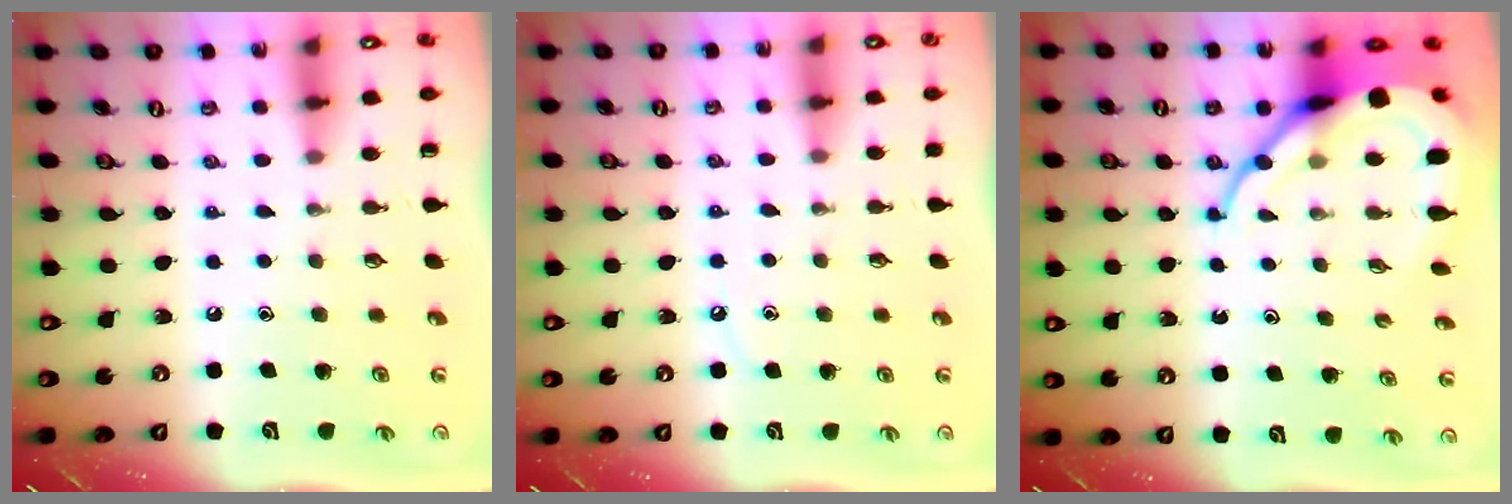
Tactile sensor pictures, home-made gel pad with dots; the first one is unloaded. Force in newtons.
{"total": 4.4, "press": 4.3, "slide": 0.7}
{"total": 12.9, "press": 12.8, "slide": 1.2}